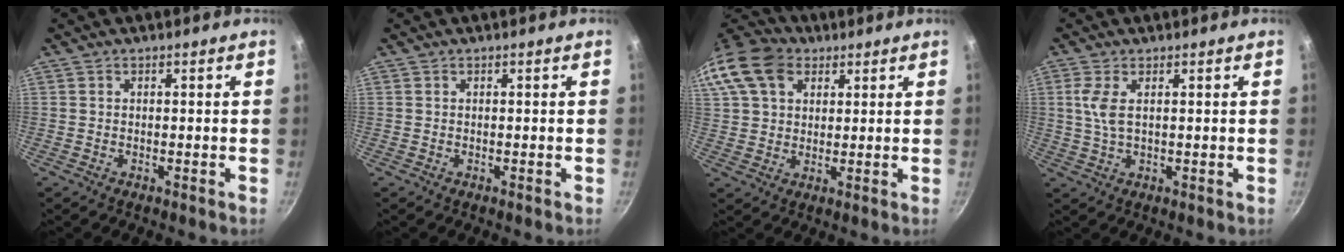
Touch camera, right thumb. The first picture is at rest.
{"total": 0.0}
{"total": 15.7, "force": [6.5, 11.4, 8.7], "torque": [-0.177, 0.022, 0.111]}
{"total": 4.4, "force": [1.2, 1.8, 3.8], "torque": [-0.086, 0.001, 0.027]}